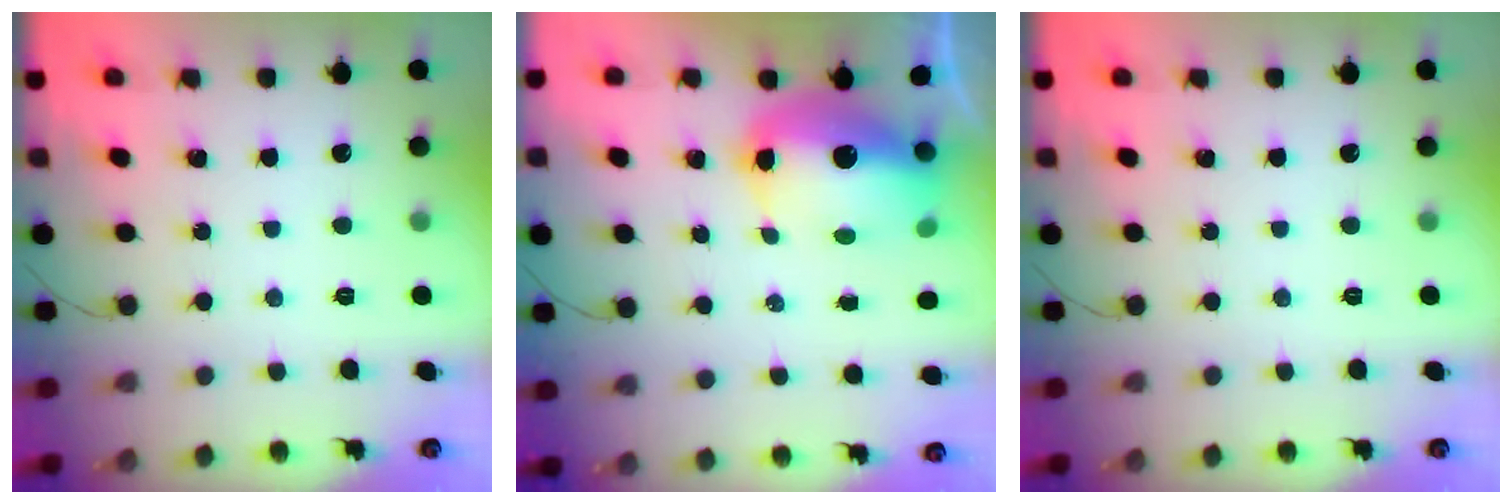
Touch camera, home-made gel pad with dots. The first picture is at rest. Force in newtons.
{"total": 11.6, "press": 11.4, "slide": 2.2}
{"total": 0.0}